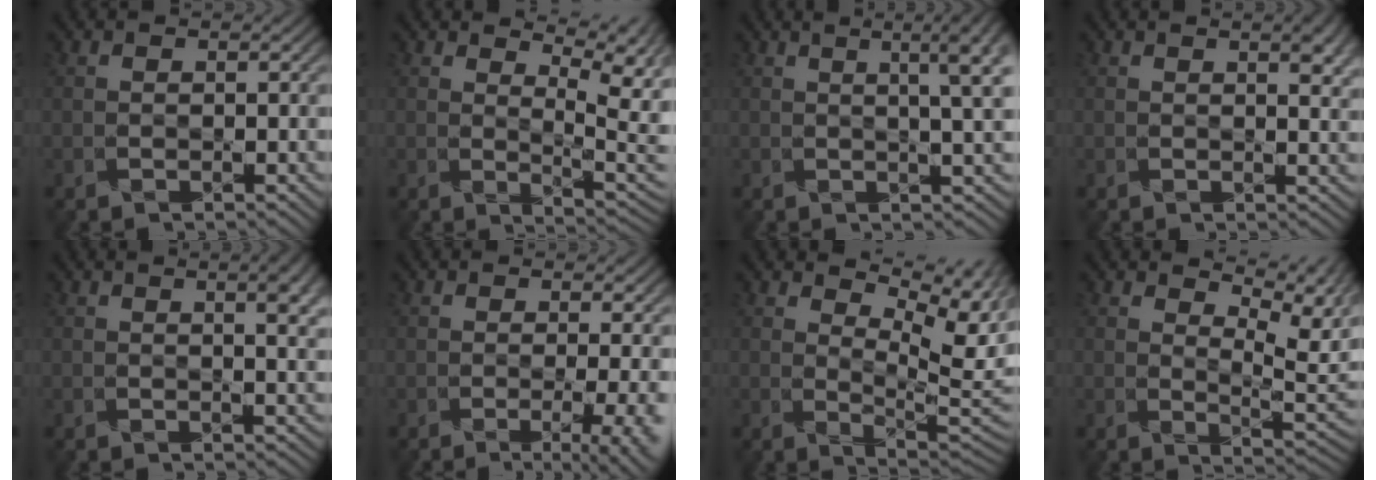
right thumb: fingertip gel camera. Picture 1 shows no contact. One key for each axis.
{"total": 6.3, "fx": 2.7, "fy": 1.9, "fz": 5.4, "tx": -0.097, "ty": 0.003, "tz": 0.046}
{"total": 6.4, "fx": 2.3, "fy": 1.5, "fz": 5.8, "tx": -0.061, "ty": 0.024, "tz": 0.025}
{"total": 3.1, "fx": 1.5, "fy": 1.0, "fz": 2.5, "tx": -0.038, "ty": -0.001, "tz": 0.026}
{"total": 3.2, "fx": 1.4, "fy": 0.6, "fz": 2.8, "tx": -0.042, "ty": 0.003, "tz": 0.025}
{"total": 5.4, "fx": -1.4, "fy": 1.3, "fz": 5.1, "tx": -0.066, "ty": -0.002, "tz": -0.012}
{"total": 8.9, "fx": 3.9, "fy": 3.5, "fz": 7.2, "tx": -0.125, "ty": -0.001, "tz": 0.065}
{"total": 7.9, "fx": 3.9, "fy": 3.0, "fz": 6.1, "tx": -0.112, "ty": 0.002, "tz": 0.064}